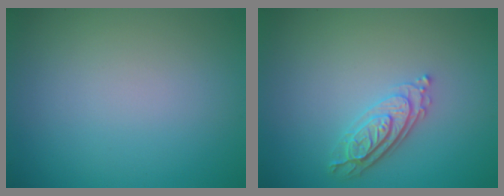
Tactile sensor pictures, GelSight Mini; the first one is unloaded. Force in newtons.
{"total": 3.0, "press": 2.6, "slide": 1.5}